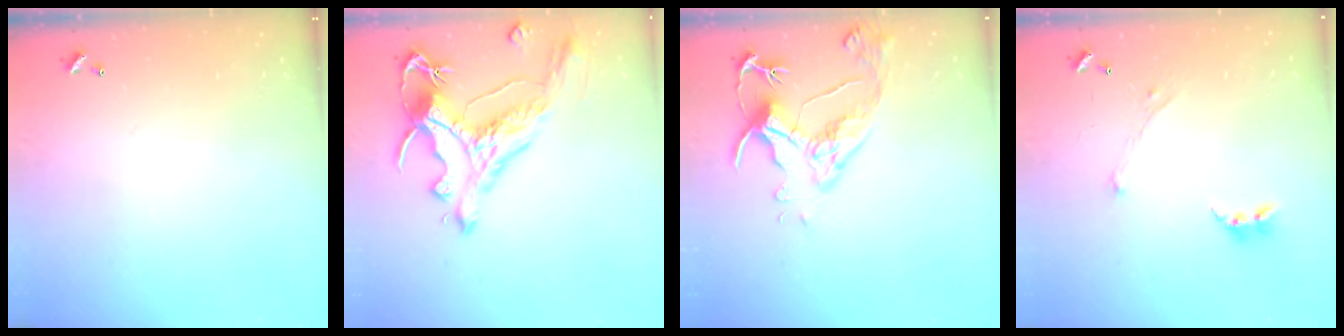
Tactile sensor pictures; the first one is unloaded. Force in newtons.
{"total": 3.8, "press": 3.4, "slide": 1.7}
{"total": 6.6, "press": 6.5, "slide": 1.2}
{"total": 1.7, "press": 1.6, "slide": 0.5}